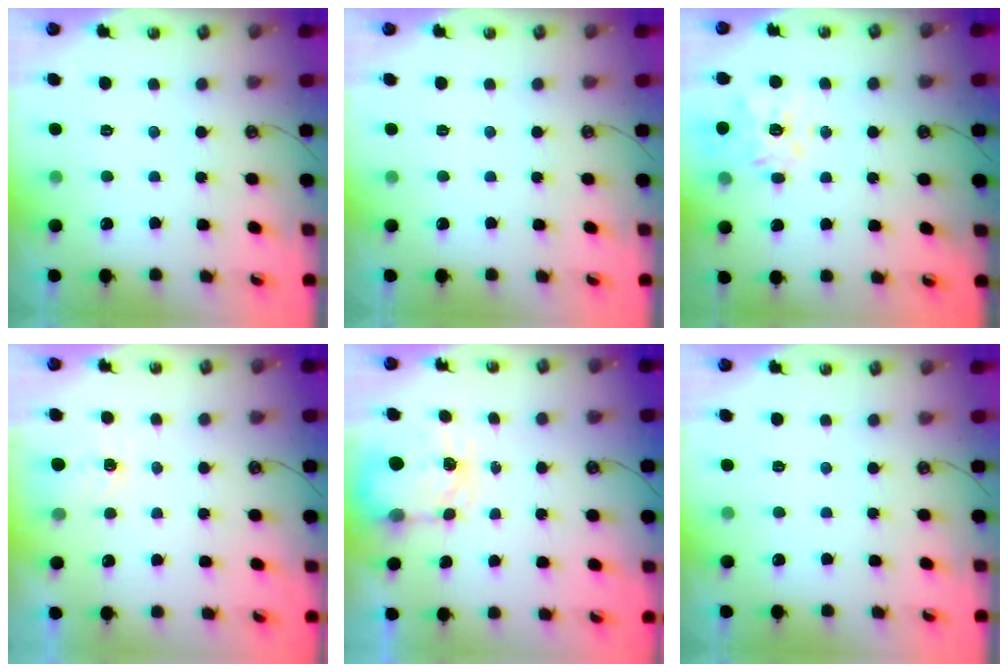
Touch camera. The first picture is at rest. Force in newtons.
{"total": 0.0}
{"total": 14.7, "press": 14.6, "slide": 1.3}
{"total": 1.3, "press": 1.2, "slide": 0.2}
{"total": 4.0, "press": 4.0, "slide": 0.5}
{"total": 0.0}